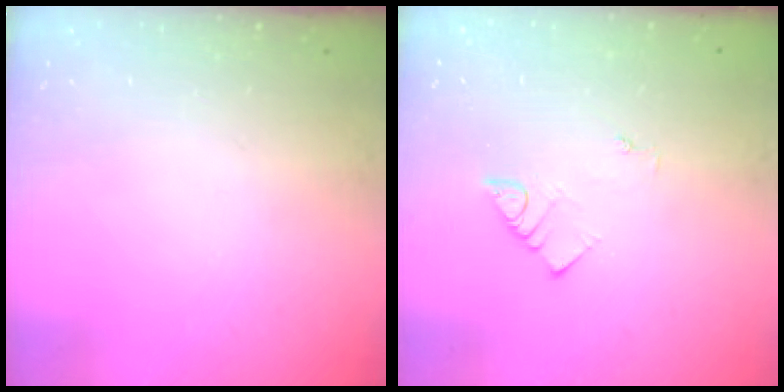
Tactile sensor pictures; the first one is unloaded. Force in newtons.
{"total": 2.3, "press": 2.3, "slide": 0.2}